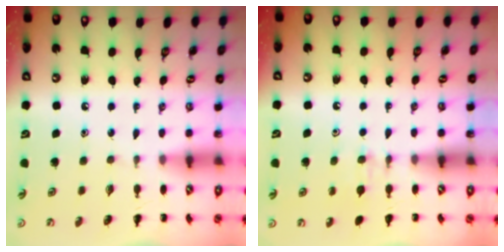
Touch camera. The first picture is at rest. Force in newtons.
{"total": 5.2, "press": 4.9, "slide": 1.9}